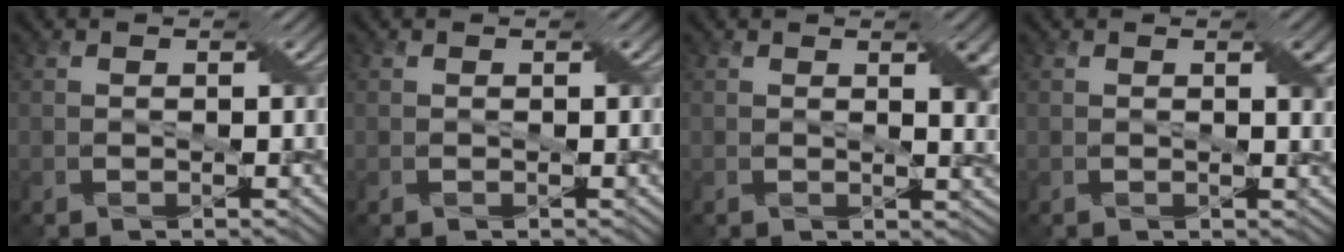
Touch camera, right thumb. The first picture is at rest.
{"total": 0.0}
{"total": 3.5, "force": [1.4, 1.1, 3.0], "torque": [-0.047, -0.001, 0.025]}
{"total": 1.6, "force": [0.7, 0.4, 1.4], "torque": [-0.020, -0.001, 0.012]}